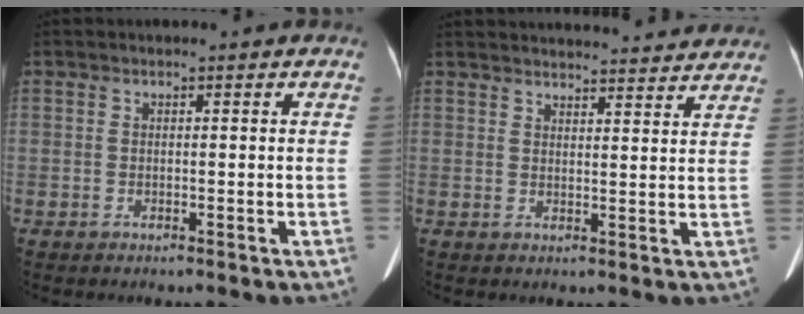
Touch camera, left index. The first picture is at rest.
{"total": 19.8, "force": [18.9, 3.0, 5.1], "torque": [-0.063, 0.000, 0.233]}